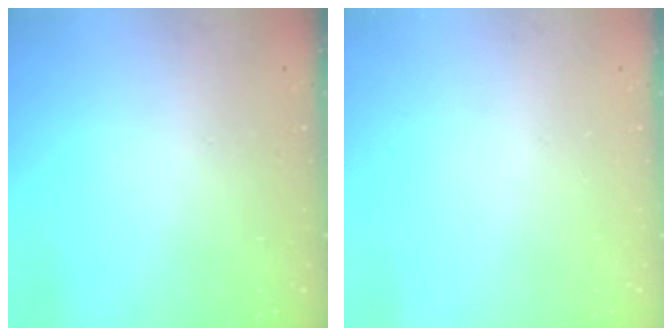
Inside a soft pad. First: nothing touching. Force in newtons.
{"total": 0.0}